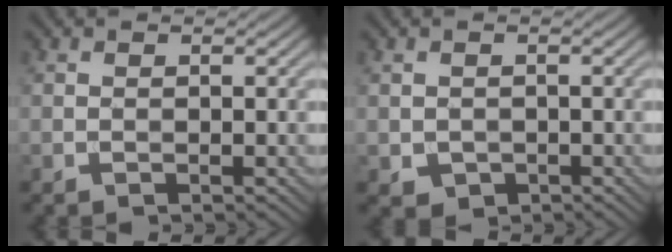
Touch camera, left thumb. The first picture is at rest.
{"total": 1.8, "force": [-0.5, 1.6, 0.6], "torque": [-0.019, -0.012, -0.006]}